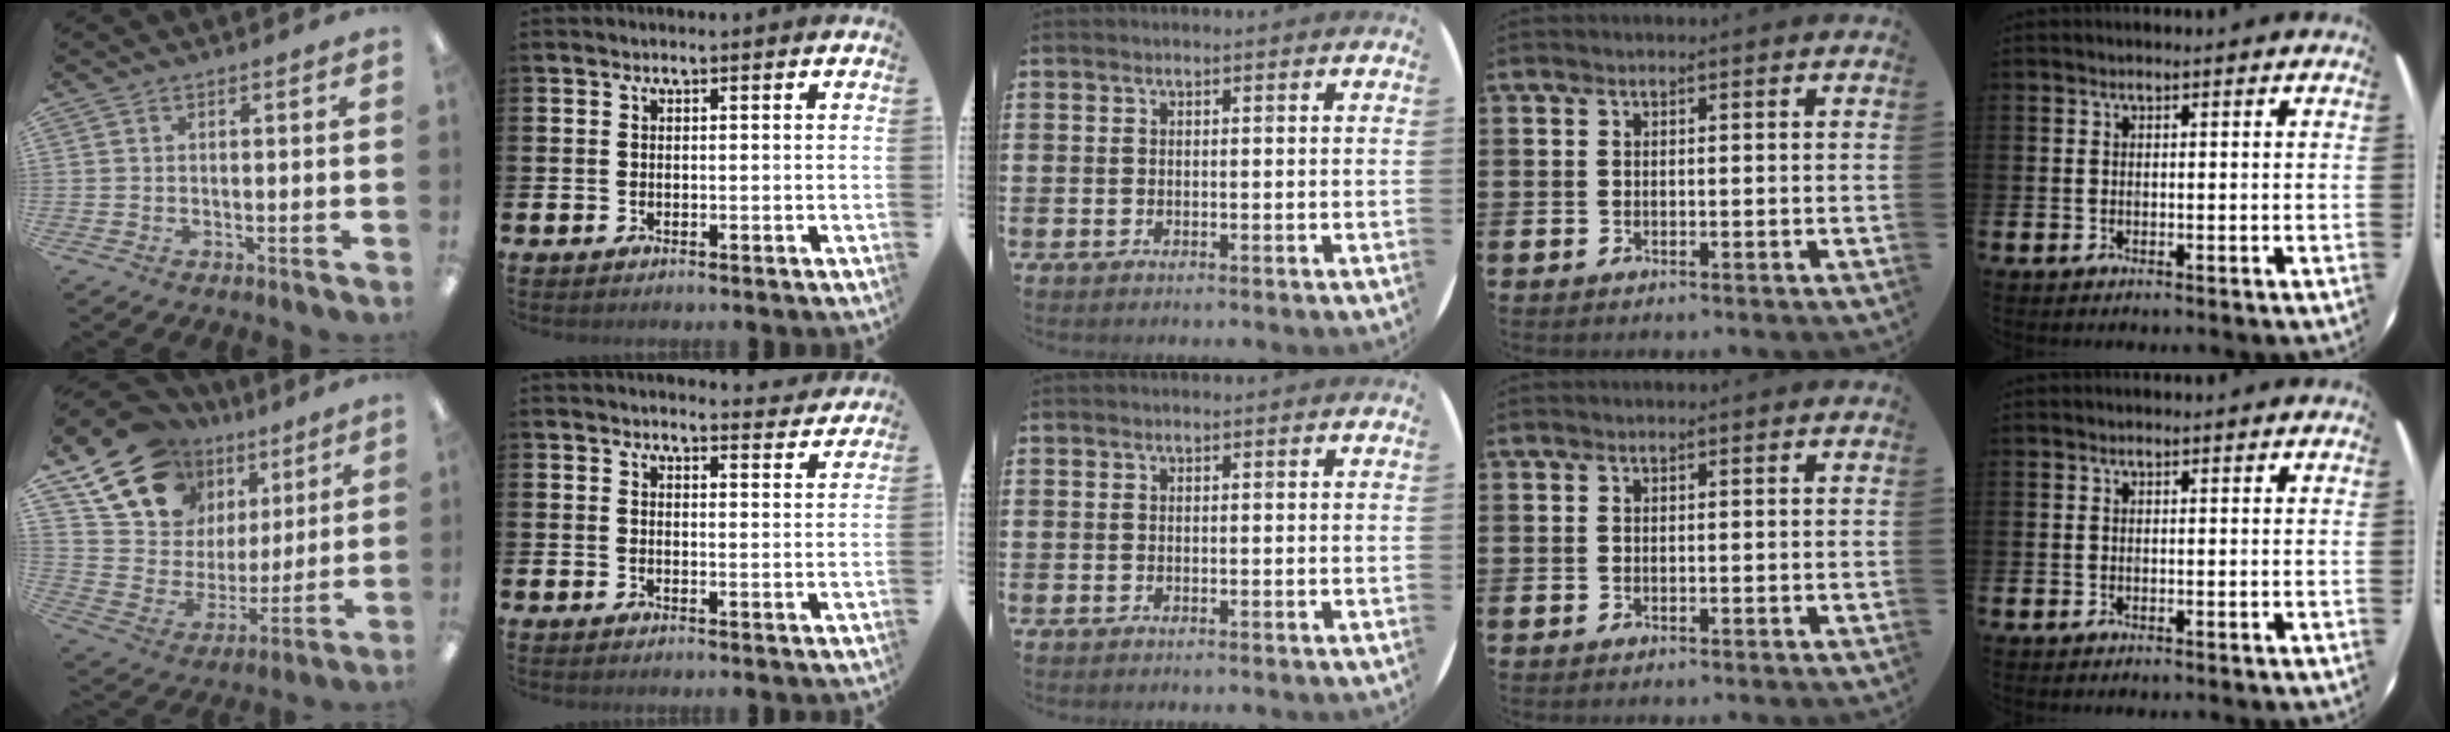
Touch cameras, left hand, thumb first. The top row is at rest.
{"thumb": {"total": 18.4, "force": [12.2, 12.1, 6.4], "torque": [-0.133, -0.071, 0.230]}, "index": {"total": 3.2, "force": [3.2, 0.2, 0.0], "torque": [0.010, -0.025, 0.054]}}